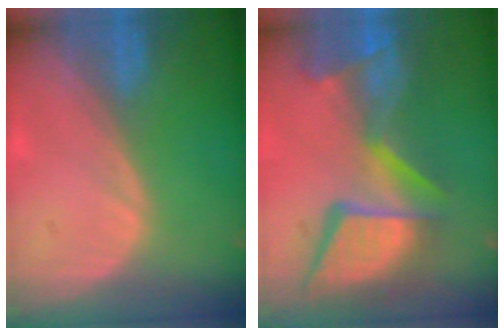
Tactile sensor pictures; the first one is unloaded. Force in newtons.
{"total": 13.9, "press": 11.3, "slide": 8.1}